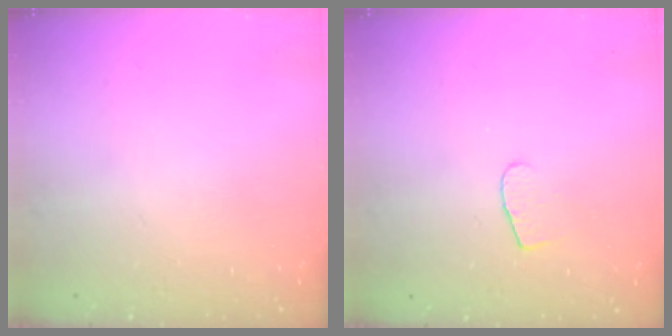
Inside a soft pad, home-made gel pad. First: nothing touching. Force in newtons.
{"total": 5.4, "press": 5.4, "slide": 0.5}